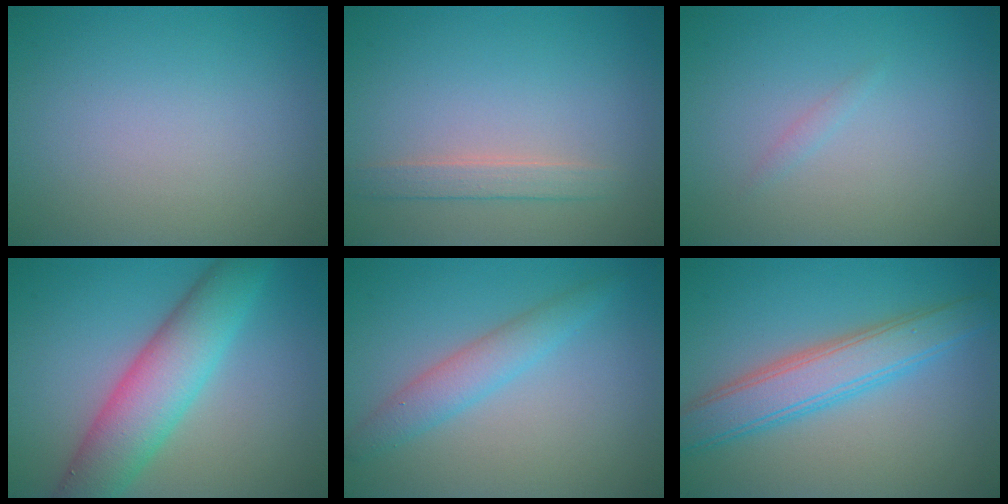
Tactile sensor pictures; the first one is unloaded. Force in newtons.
{"total": 1.8, "press": 1.8, "slide": 0.1}
{"total": 0.6, "press": 0.6, "slide": 0.0}
{"total": 7.1, "press": 7.1, "slide": 0.2}
{"total": 2.8, "press": 2.8, "slide": 0.1}
{"total": 5.1, "press": 5.1, "slide": 0.1}